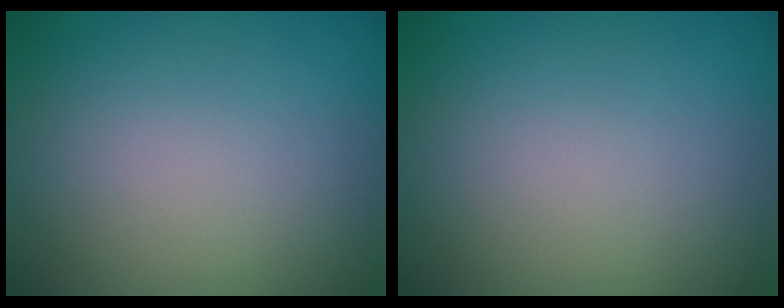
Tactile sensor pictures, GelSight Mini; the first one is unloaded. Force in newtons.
{"total": 0.0}